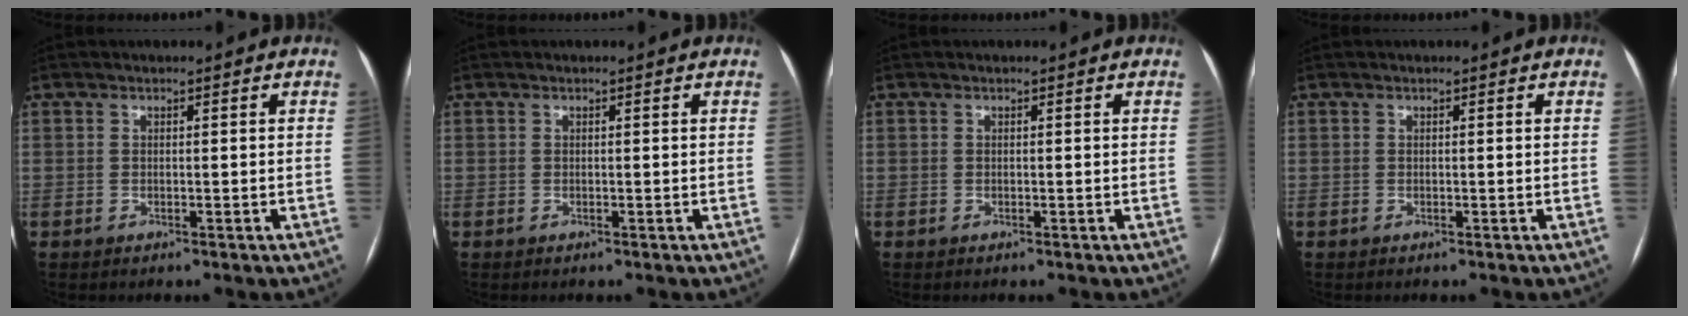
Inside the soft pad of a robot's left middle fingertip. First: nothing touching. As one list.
[{"total": 0.0}, {"total": 0.0}, {"total": 0.0}]